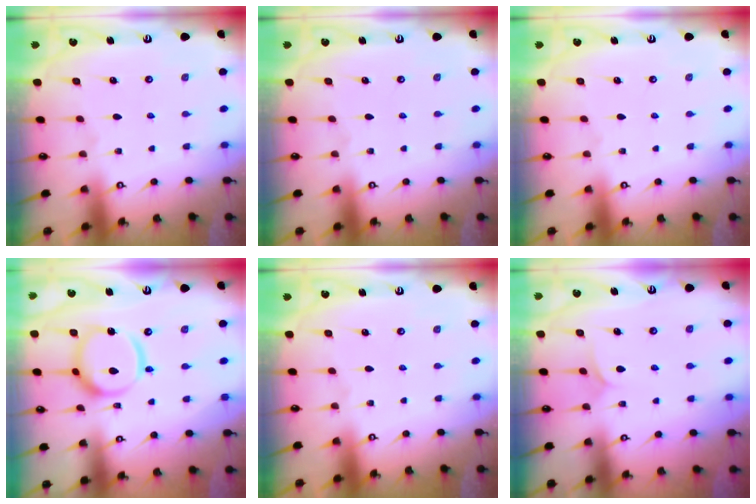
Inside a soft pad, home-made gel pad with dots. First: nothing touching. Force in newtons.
{"total": 0.0}
{"total": 0.0}
{"total": 15.5, "press": 15.4, "slide": 1.9}
{"total": 0.0}
{"total": 3.4, "press": 3.4, "slide": 0.3}